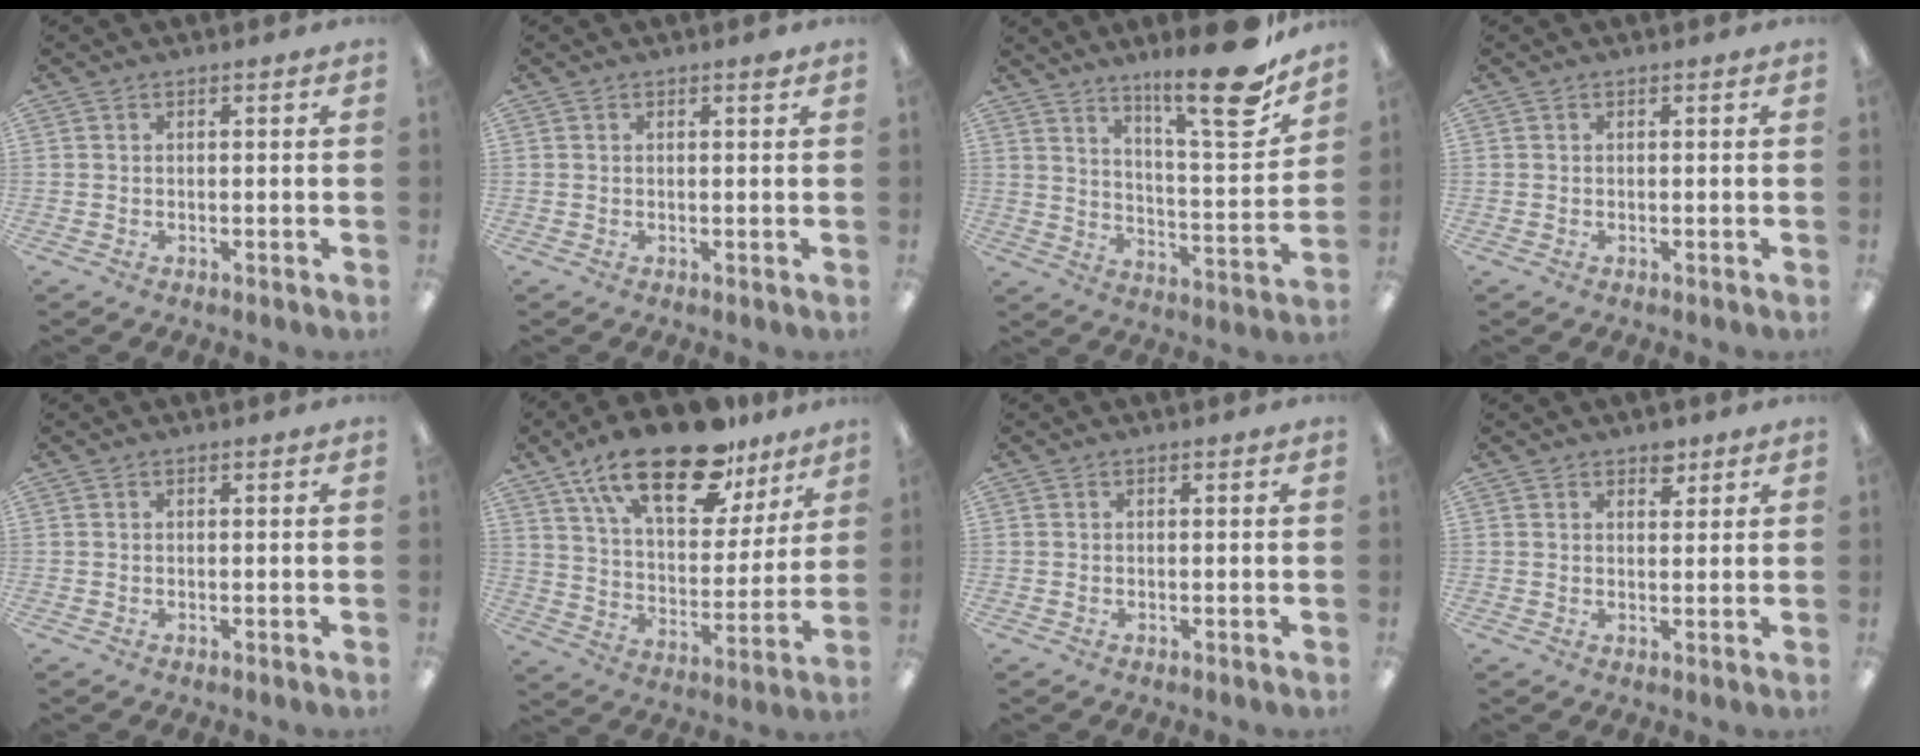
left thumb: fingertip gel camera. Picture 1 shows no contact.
{"total": 0.9, "force": [0.7, 0.1, 0.5], "torque": [-0.003, -0.003, 0.011]}
{"total": 17.9, "force": [13.3, 3.7, 11.4], "torque": [-0.167, -0.098, 0.209]}
{"total": 0.0}
{"total": 0.0}
{"total": 22.6, "force": [15.2, 9.5, 13.7], "torque": [-0.228, -0.081, 0.261]}
{"total": 0.0}
{"total": 3.4, "force": [2.6, 1.9, 1.3], "torque": [0.003, -0.013, 0.041]}